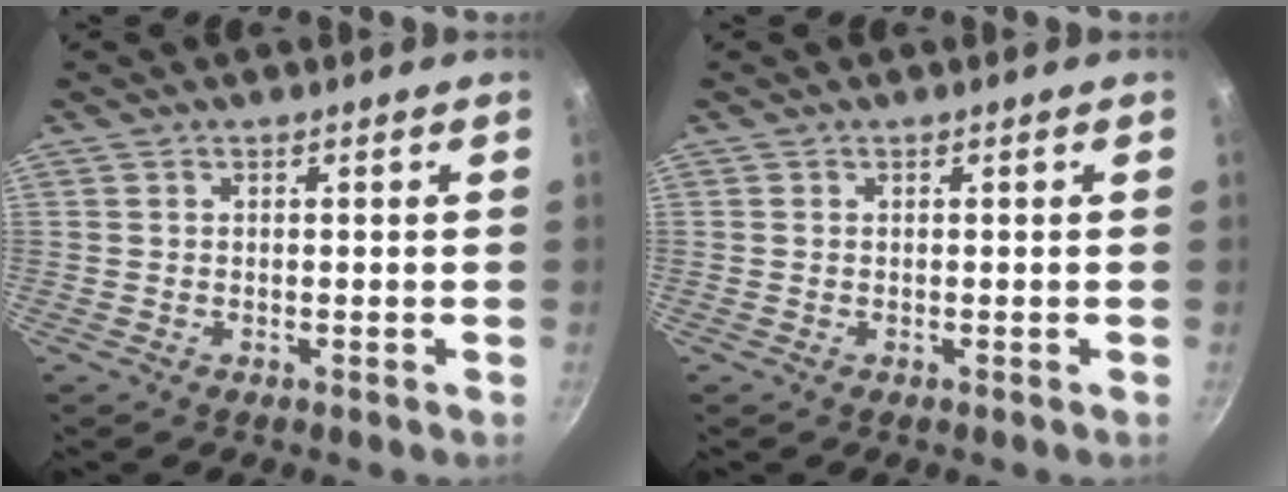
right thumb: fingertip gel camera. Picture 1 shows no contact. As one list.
[{"total": 0.0}]